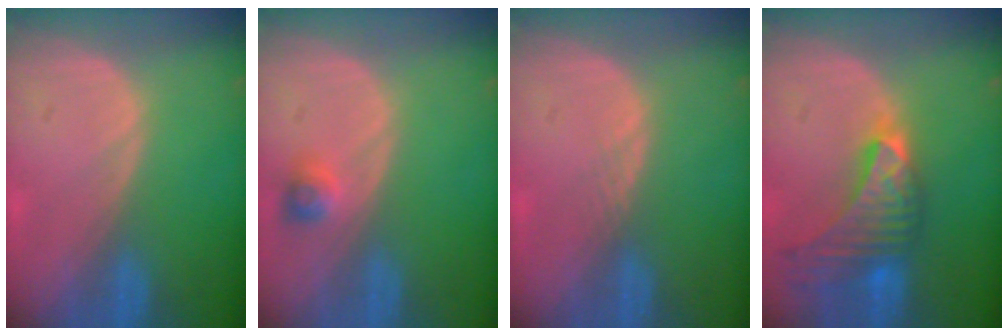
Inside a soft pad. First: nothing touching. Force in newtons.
{"total": 2.3, "press": 2.2, "slide": 0.3}
{"total": 1.0, "press": 0.8, "slide": 0.5}
{"total": 9.5, "press": 8.5, "slide": 4.3}